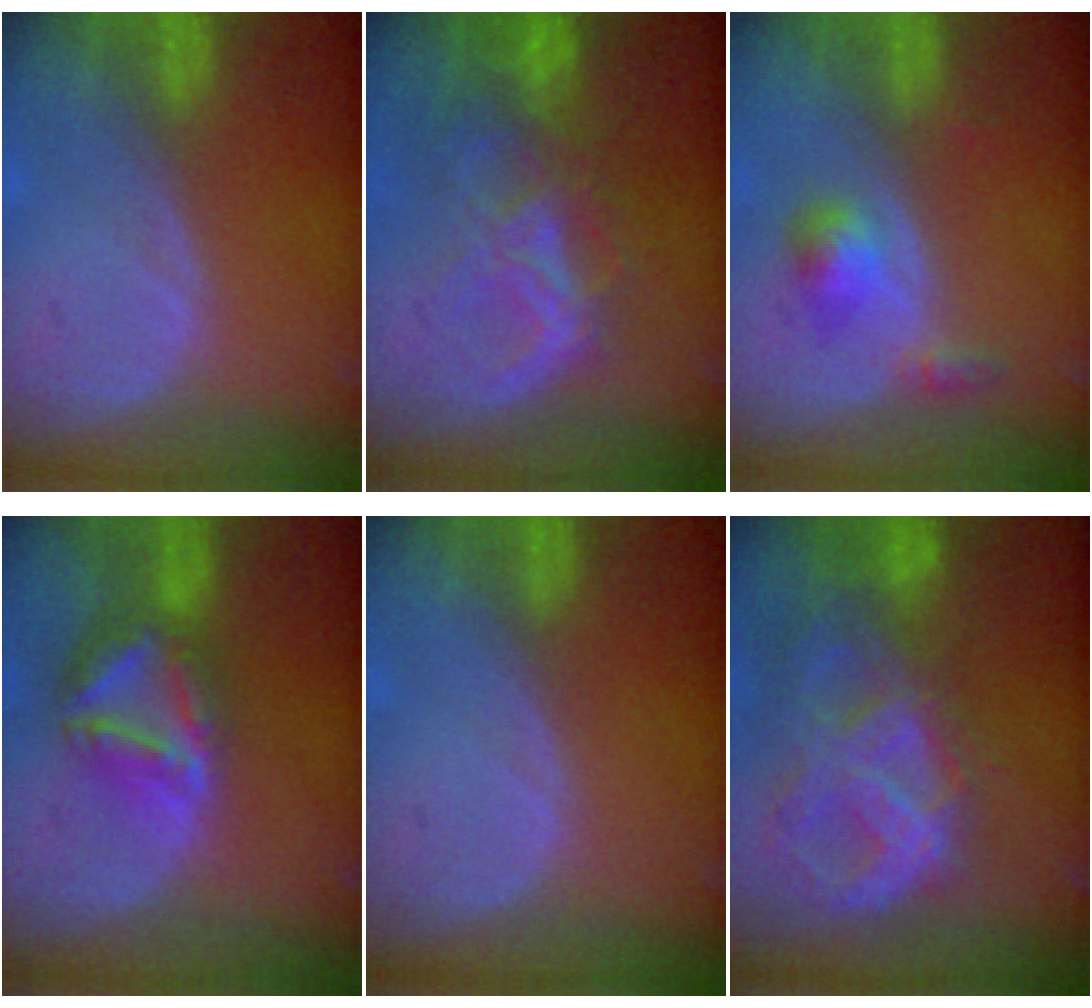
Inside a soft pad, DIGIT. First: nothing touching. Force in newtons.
{"total": 8.9, "press": 7.5, "slide": 4.7}
{"total": 3.9, "press": 3.7, "slide": 1.4}
{"total": 8.0, "press": 6.9, "slide": 4.0}
{"total": 0.0}
{"total": 10.9, "press": 9.3, "slide": 5.8}